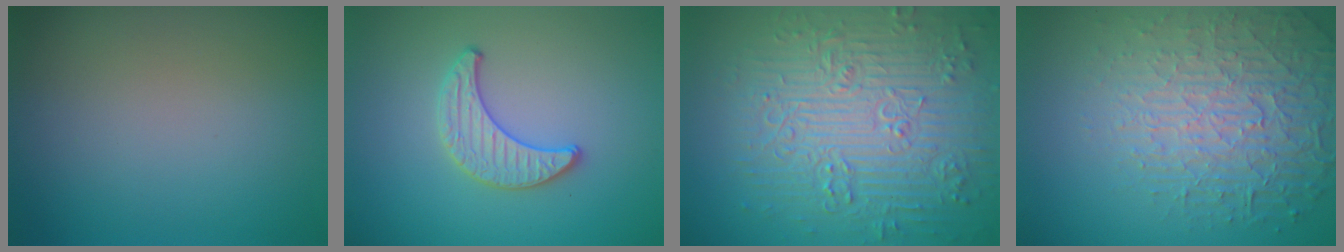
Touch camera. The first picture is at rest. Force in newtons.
{"total": 2.0, "press": 2.0, "slide": 0.1}
{"total": 9.4, "press": 6.8, "slide": 6.5}
{"total": 7.0, "press": 5.3, "slide": 4.6}